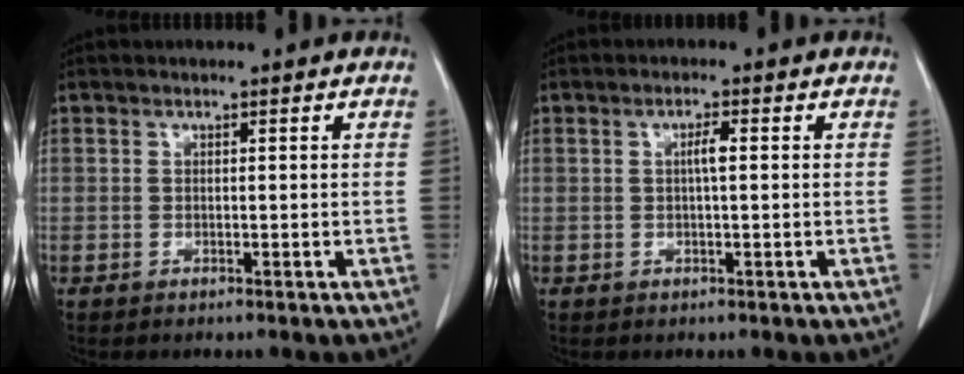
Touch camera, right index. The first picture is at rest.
{"total": 1.9, "force": [0.2, 0.1, 1.9], "torque": [-0.034, 0.003, 0.002]}